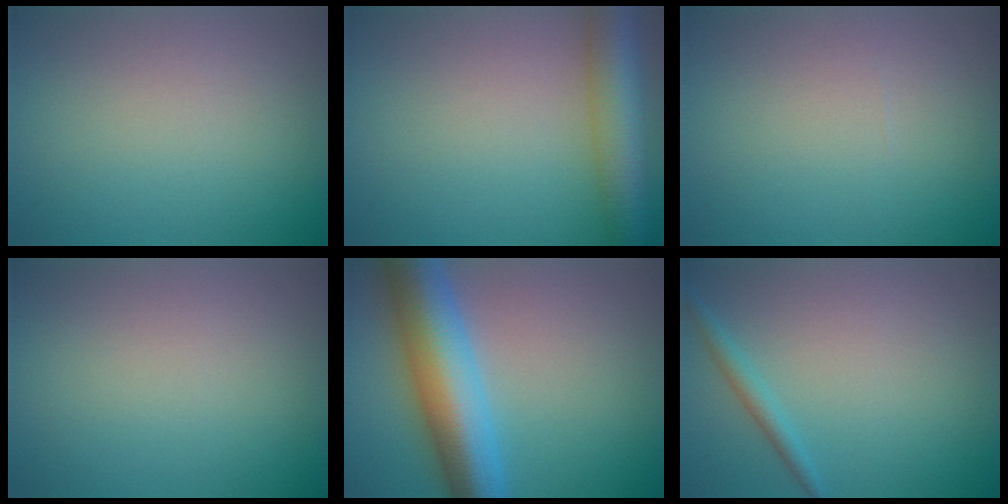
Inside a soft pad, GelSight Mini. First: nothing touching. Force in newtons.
{"total": 7.4, "press": 7.4, "slide": 0.3}
{"total": 0.0}
{"total": 0.0}
{"total": 9.9, "press": 9.9, "slide": 0.1}
{"total": 1.5, "press": 1.5, "slide": 0.1}